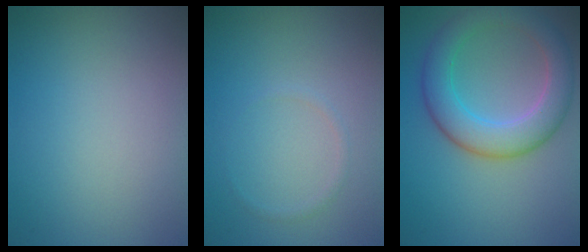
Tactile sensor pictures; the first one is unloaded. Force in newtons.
{"total": 0.7, "press": 0.7, "slide": 0.0}
{"total": 5.7, "press": 5.7, "slide": 0.1}